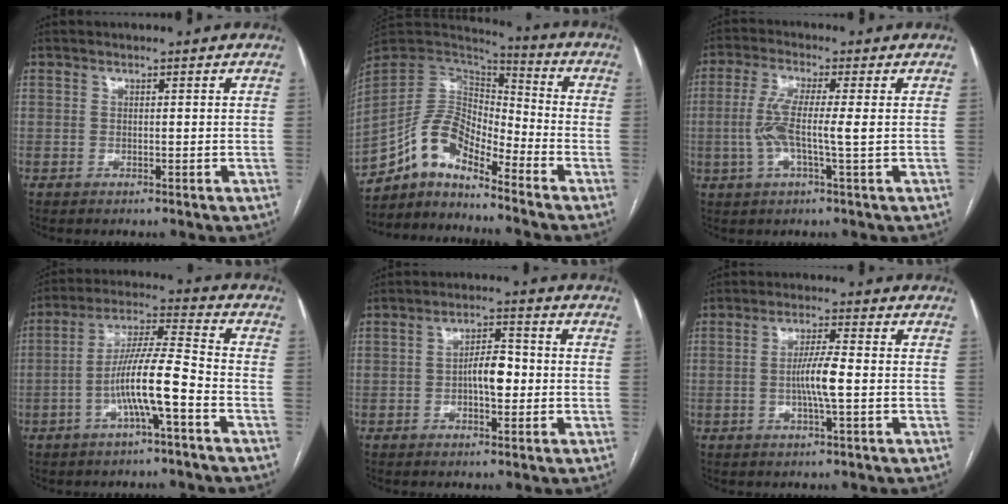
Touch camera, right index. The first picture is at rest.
{"total": 11.1, "force": [-8.7, 3.5, 6.0], "torque": [-0.115, 0.041, -0.163]}
{"total": 6.8, "force": [-0.4, 0.4, 6.8], "torque": [-0.147, 0.004, -0.012]}
{"total": 10.2, "force": [-3.8, 0.5, 9.4], "torque": [-0.178, 0.019, -0.070]}
{"total": 4.9, "force": [-0.9, 1.9, 4.5], "torque": [-0.075, 0.014, -0.015]}
{"total": 5.1, "force": [-0.8, -0.3, 5.0], "torque": [-0.099, -0.001, -0.016]}